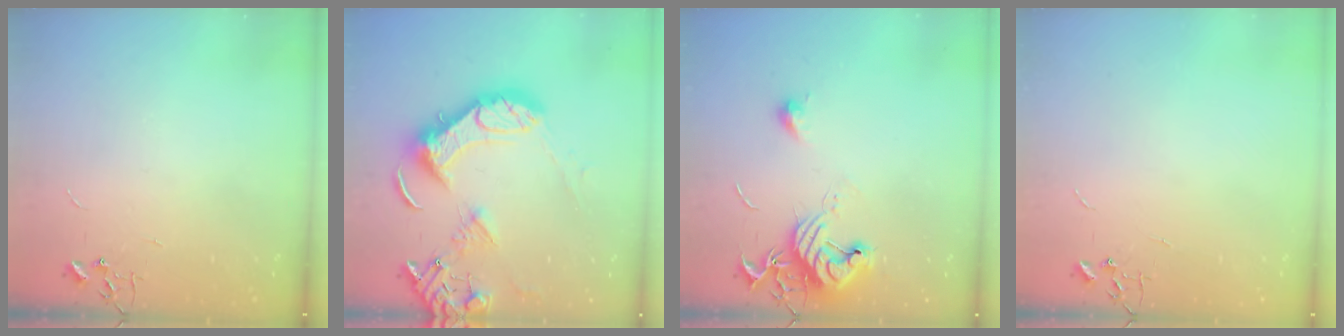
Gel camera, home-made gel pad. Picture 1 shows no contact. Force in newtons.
{"total": 19.3, "press": 19.1, "slide": 2.4}
{"total": 13.7, "press": 13.7, "slide": 0.9}
{"total": 0.0}